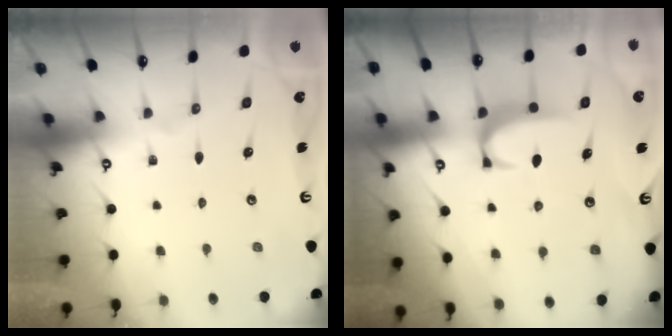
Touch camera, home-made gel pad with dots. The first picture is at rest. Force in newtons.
{"total": 1.8, "press": 1.8, "slide": 0.5}